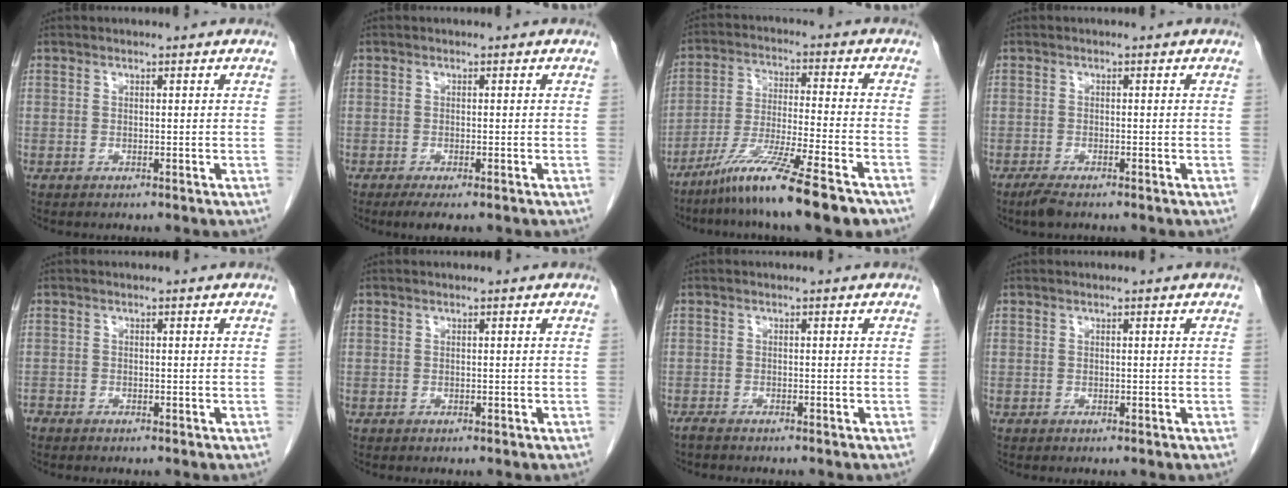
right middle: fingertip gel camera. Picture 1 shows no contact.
{"total": 3.1, "force": [-2.2, 0.7, 2.2], "torque": [-0.031, -0.008, -0.032]}
{"total": 13.8, "force": [-9.7, -0.4, 9.8], "torque": [-0.180, -0.043, -0.168]}
{"total": 2.2, "force": [-1.6, 0.4, 1.4], "torque": [-0.035, -0.007, -0.031]}
{"total": 0.9, "force": [-0.8, 0.4, 0.2], "torque": [-0.009, 0.000, -0.015]}
{"total": 0.0}
{"total": 2.1, "force": [-1.8, 0.4, 0.9], "torque": [-0.021, -0.005, -0.024]}
{"total": 0.0}